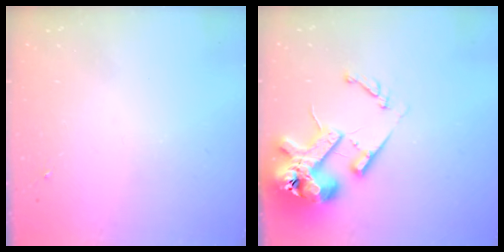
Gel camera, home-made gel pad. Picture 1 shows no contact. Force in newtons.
{"total": 17.7, "press": 17.6, "slide": 2.4}